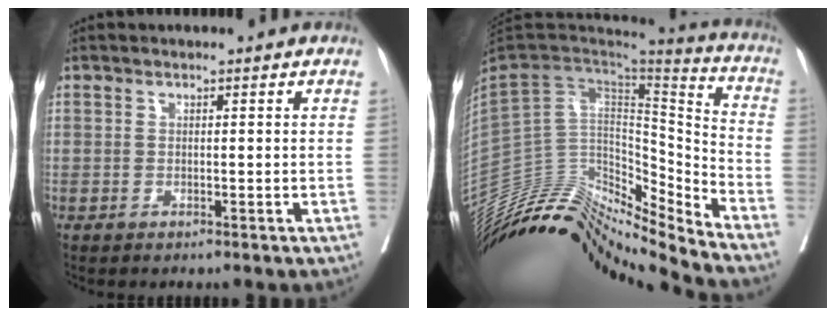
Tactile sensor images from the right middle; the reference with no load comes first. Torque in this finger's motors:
{"motor_torque": [-0.88, -1.25, -0.15, 0.00]}